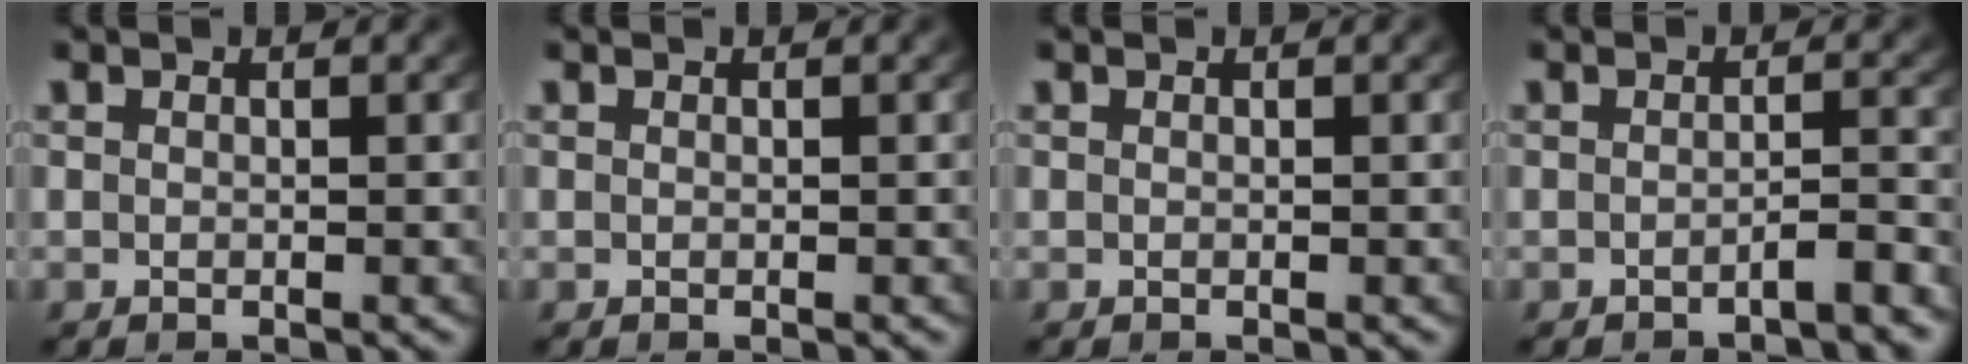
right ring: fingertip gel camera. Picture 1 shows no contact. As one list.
[{"total": 0.0}, {"total": 0.0}, {"total": 1.7, "force": [-1.5, 0.0, 0.7], "torque": [-0.007, -0.002, -0.027]}]